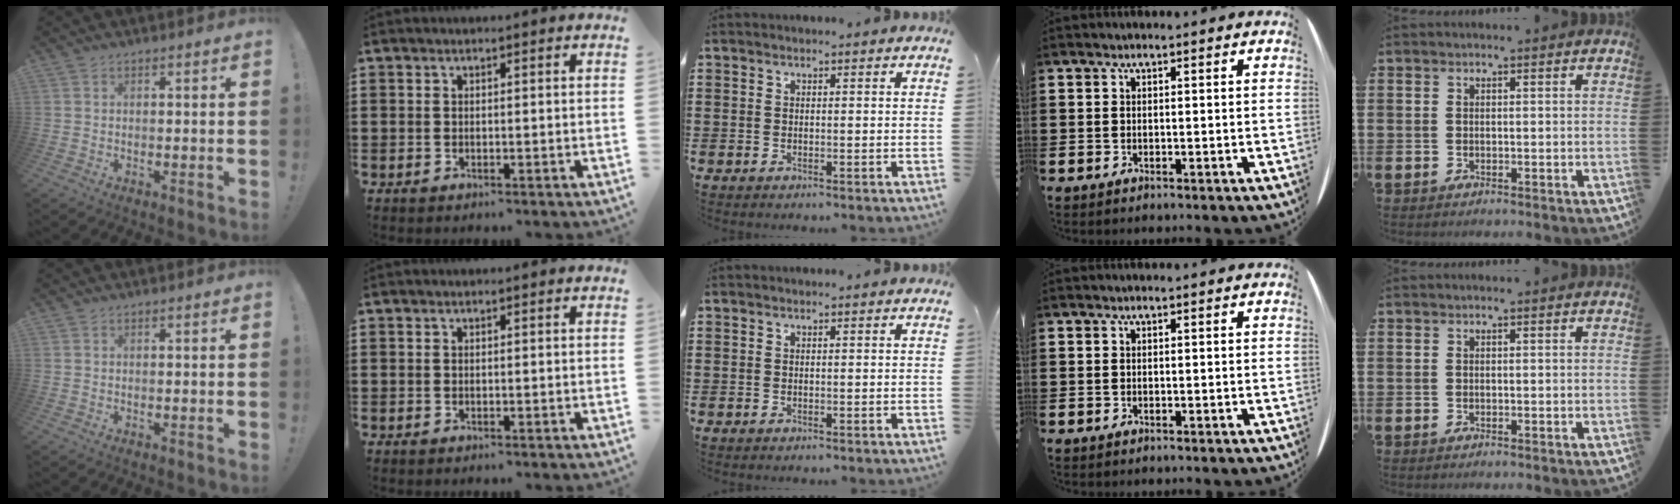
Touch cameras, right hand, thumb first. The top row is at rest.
{}